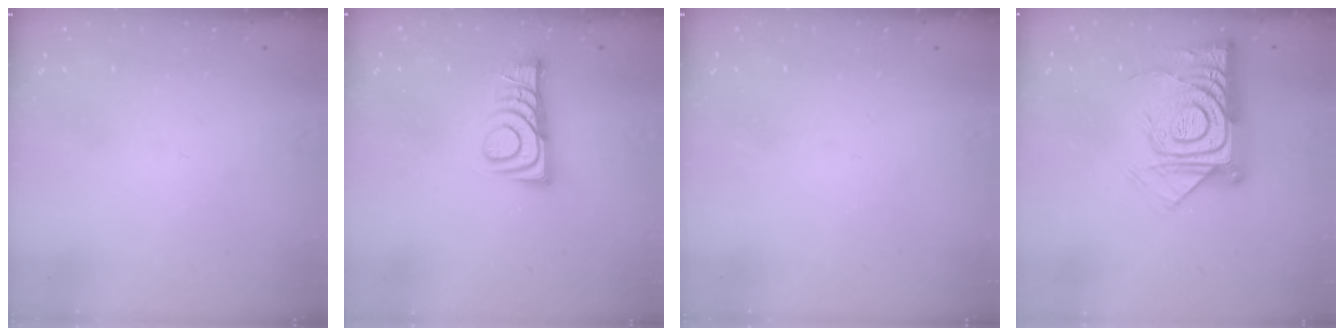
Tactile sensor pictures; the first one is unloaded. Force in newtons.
{"total": 9.1, "press": 9.1, "slide": 0.4}
{"total": 0.0}
{"total": 16.9, "press": 16.9, "slide": 1.2}